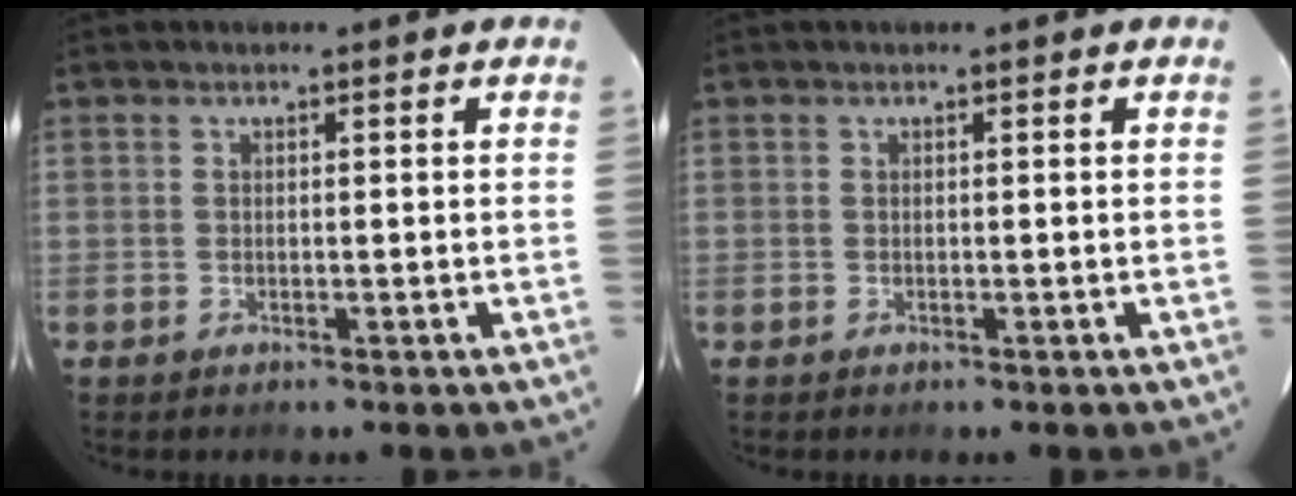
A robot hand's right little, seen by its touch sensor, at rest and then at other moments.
{"total": 0.0}